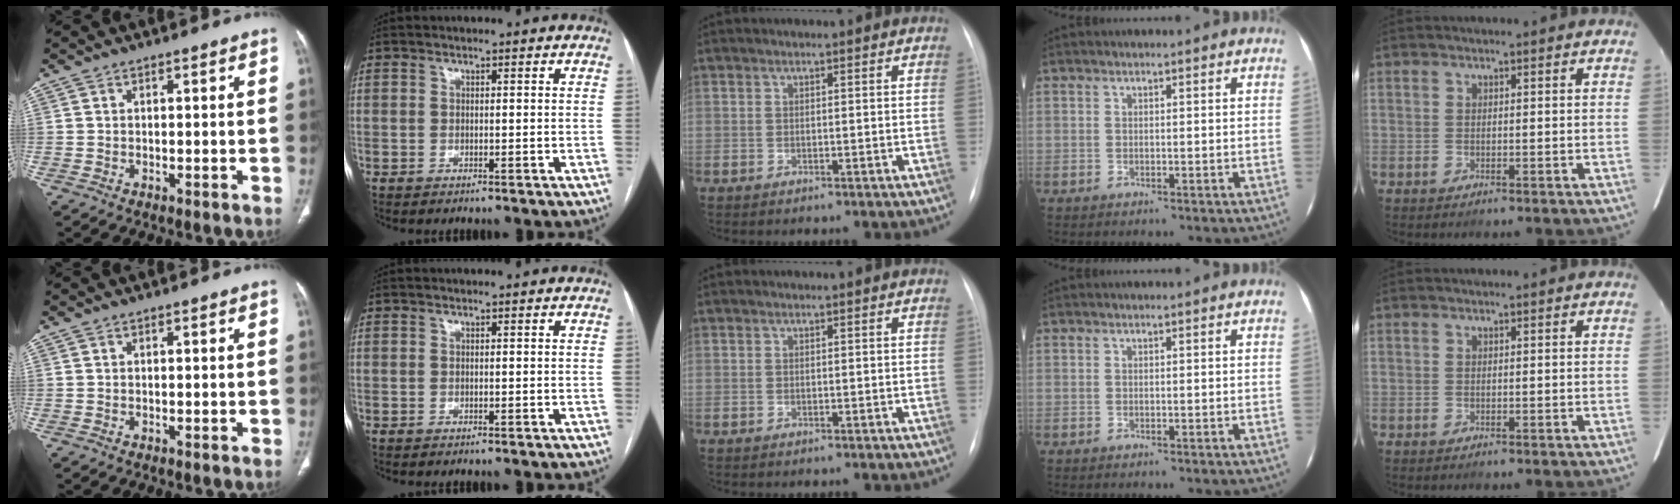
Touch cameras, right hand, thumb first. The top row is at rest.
{}